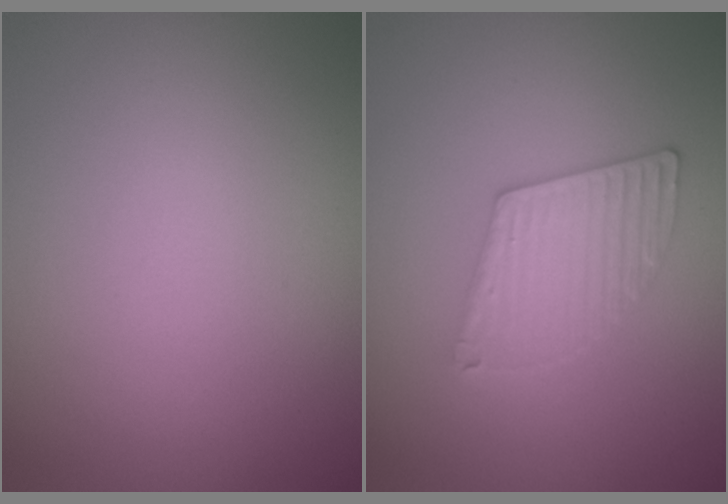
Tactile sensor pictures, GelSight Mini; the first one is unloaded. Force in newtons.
{"total": 3.0, "press": 3.0, "slide": 0.4}